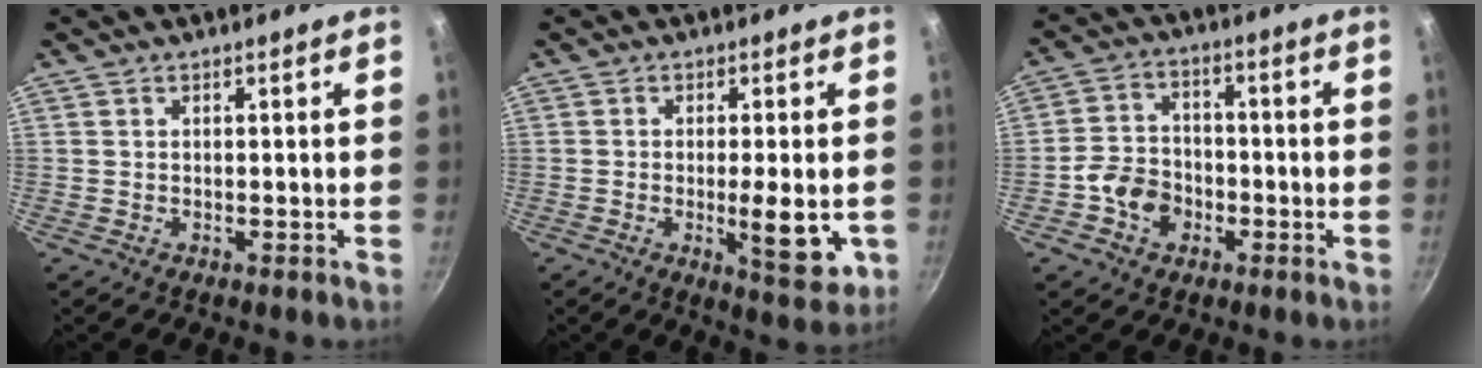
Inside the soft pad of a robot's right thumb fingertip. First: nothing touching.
{"total": 8.7, "force": [-1.4, 2.4, 8.2], "torque": [-0.111, -0.009, -0.017]}
{"total": 7.8, "force": [-2.8, 6.2, 3.8], "torque": [-0.048, 0.026, -0.061]}